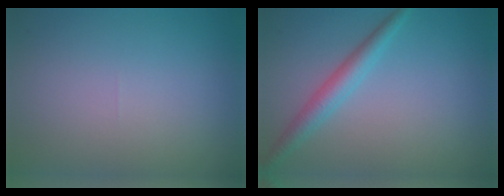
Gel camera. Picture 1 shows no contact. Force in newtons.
{"total": 2.7, "press": 2.7, "slide": 0.0}